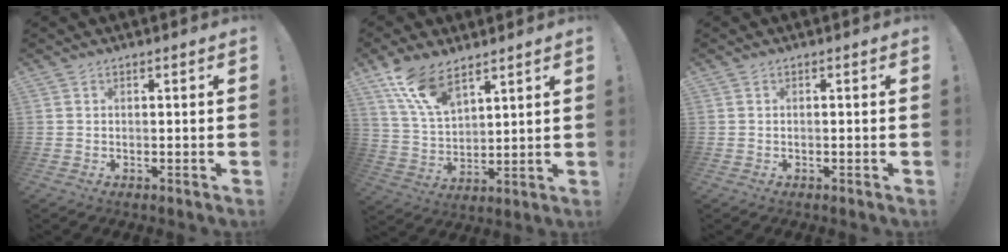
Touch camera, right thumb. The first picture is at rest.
{"total": 12.3, "force": [9.1, 5.2, 6.5], "torque": [-0.134, -0.047, 0.172]}
{"total": 0.0}